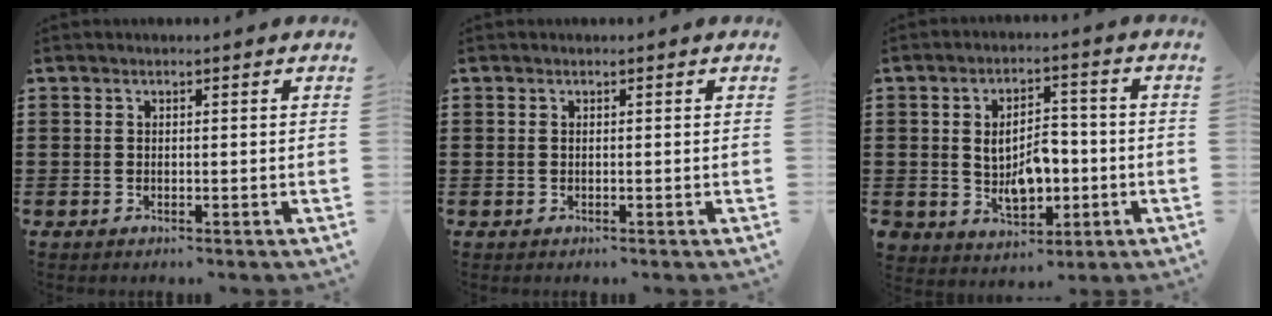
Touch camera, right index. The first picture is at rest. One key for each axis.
{"total": 0.0}
{"total": 6.9, "fx": -0.7, "fy": 4.7, "fz": 5.0, "tx": -0.081, "ty": 0.002, "tz": -0.017}